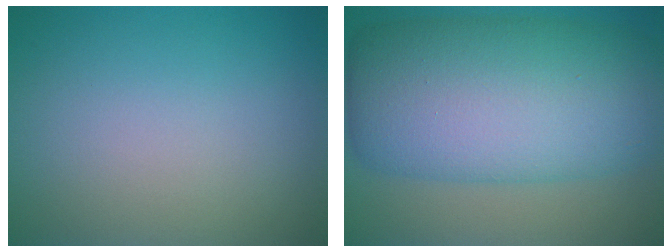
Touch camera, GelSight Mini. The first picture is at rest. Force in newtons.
{"total": 13.6, "press": 13.6, "slide": 0.3}